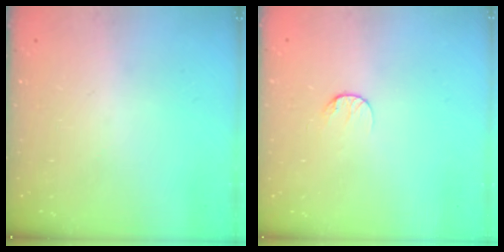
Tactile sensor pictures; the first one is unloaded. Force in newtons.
{"total": 7.6, "press": 7.6, "slide": 0.7}